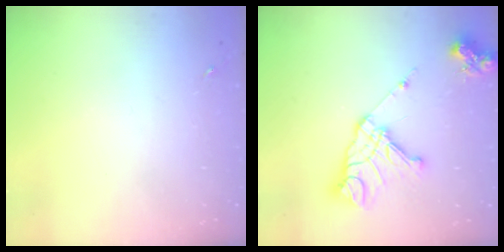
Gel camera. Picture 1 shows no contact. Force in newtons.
{"total": 18.6, "press": 18.5, "slide": 2.1}